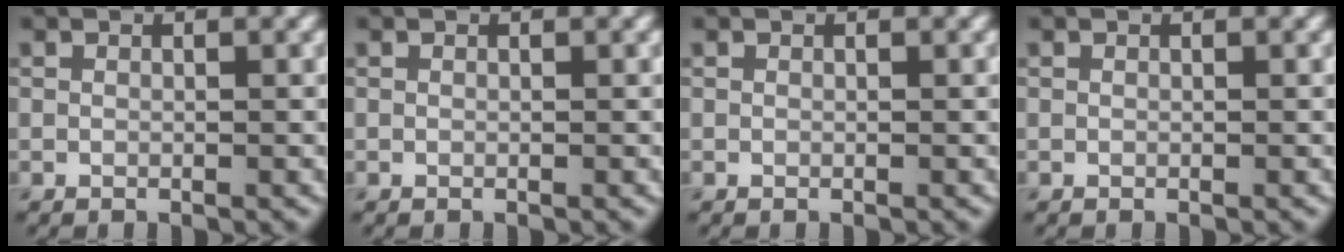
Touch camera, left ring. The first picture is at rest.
{"total": 0.0}
{"total": 0.0}
{"total": 0.0}